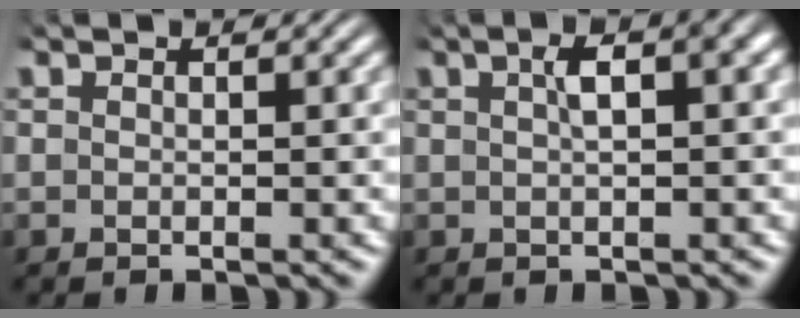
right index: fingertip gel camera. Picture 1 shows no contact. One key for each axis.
{"total": 2.2, "fx": 0.4, "fy": 0.1, "fz": 2.1, "tx": -0.031, "ty": 0.014, "tz": 0.005}